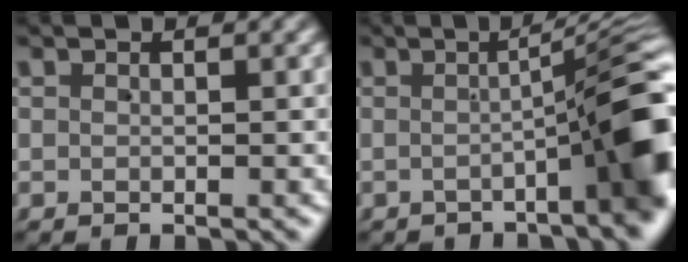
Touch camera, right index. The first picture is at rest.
{"total": 8.0, "force": [-2.1, 1.1, 7.7], "torque": [-0.088, 0.021, -0.039]}